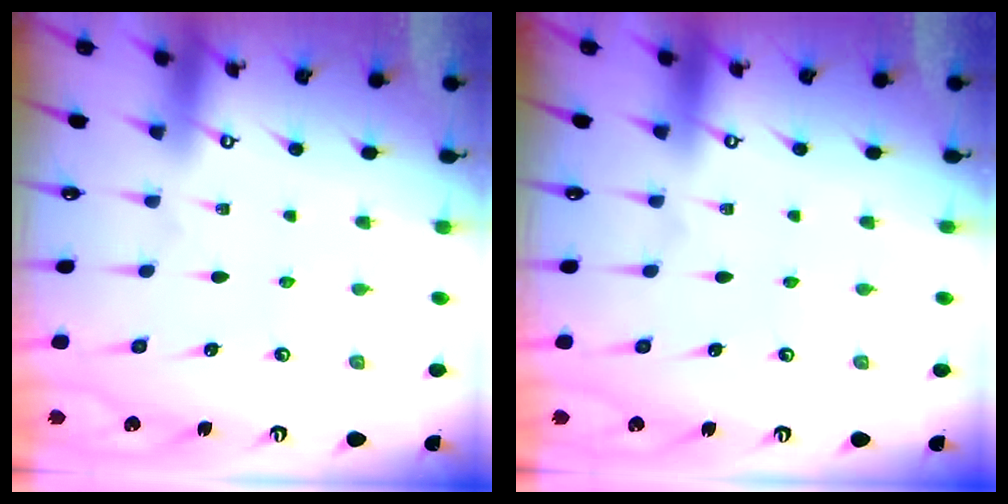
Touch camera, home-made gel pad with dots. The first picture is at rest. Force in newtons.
{"total": 0.0}